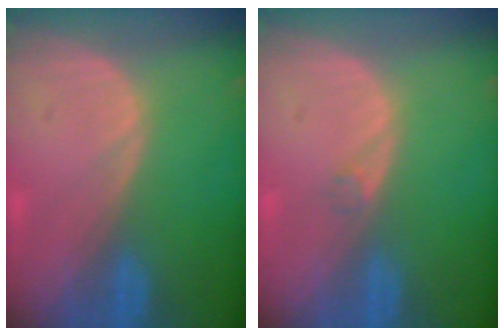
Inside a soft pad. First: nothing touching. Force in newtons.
{"total": 0.8, "press": 0.8, "slide": 0.1}